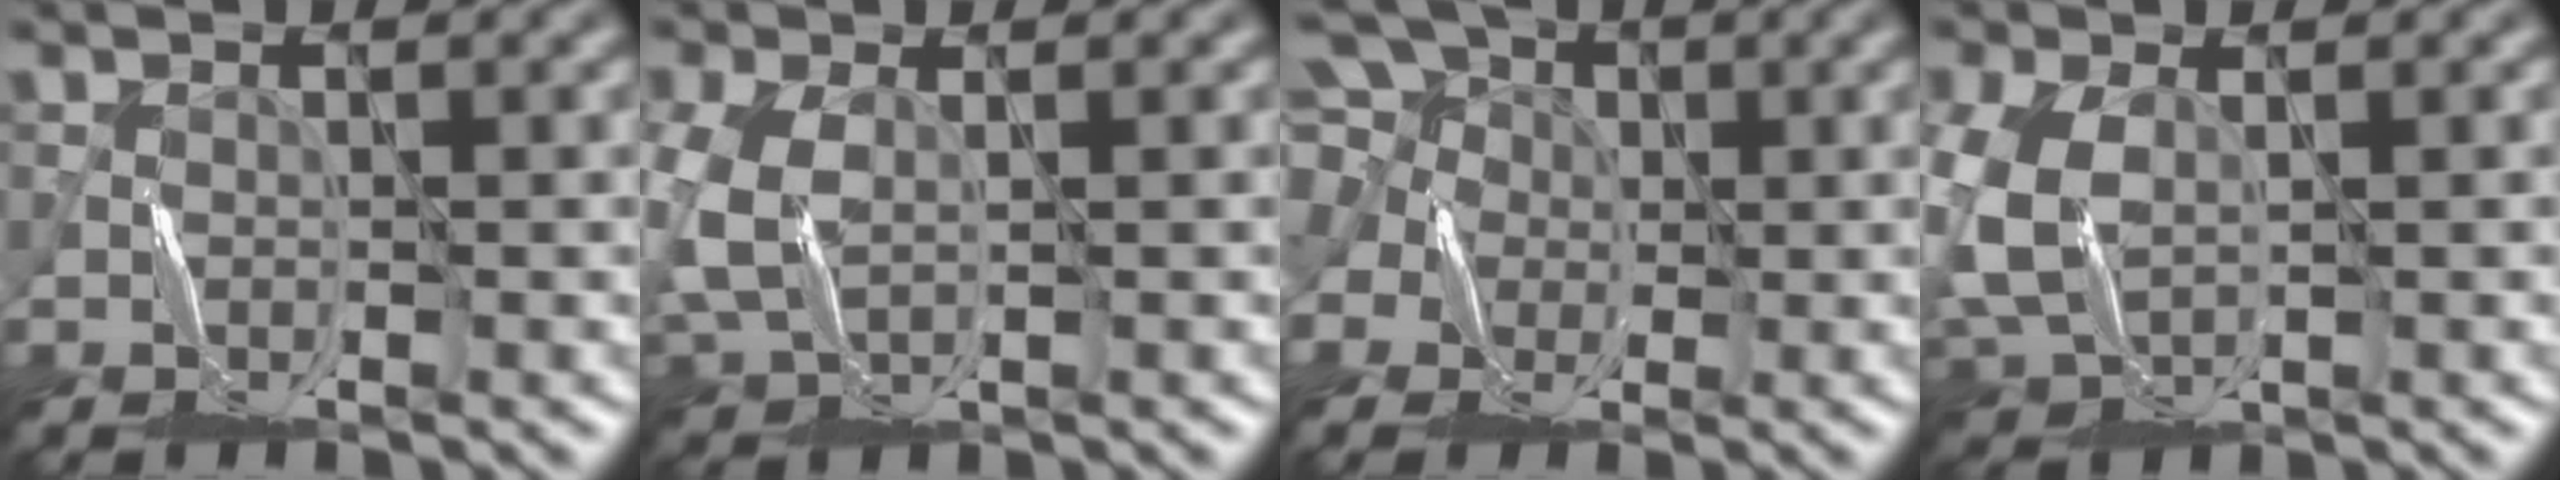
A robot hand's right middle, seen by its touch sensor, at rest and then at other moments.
{"total": 4.6, "force": [-0.2, 3.1, 3.5], "torque": [-0.108, -0.003, 0.001]}
{"total": 10.3, "force": [4.4, 8.0, 4.6], "torque": [-0.127, 0.035, 0.057]}
{"total": 6.0, "force": [-0.1, 4.1, 4.5], "torque": [-0.127, -0.005, 0.002]}